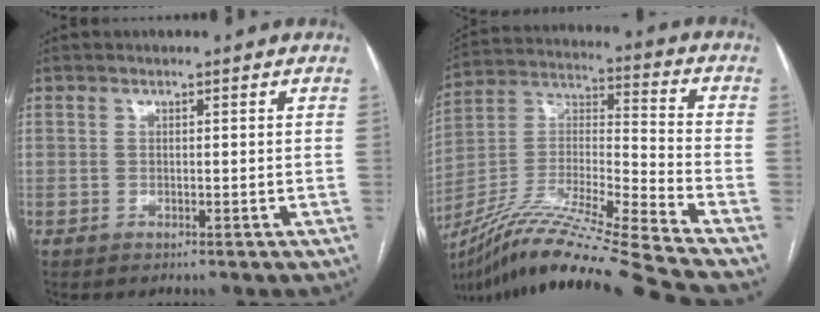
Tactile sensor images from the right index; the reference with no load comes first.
{"total": 23.5, "force": [-20.2, -2.6, 11.6], "torque": [-0.238, -0.024, -0.364]}